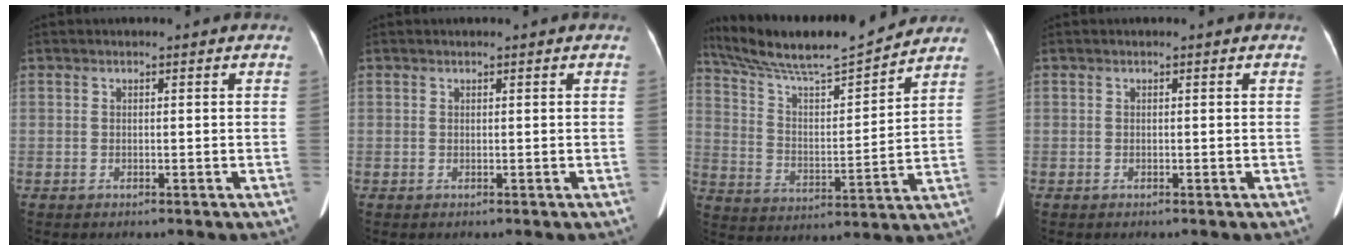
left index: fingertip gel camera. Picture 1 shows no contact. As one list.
[{"total": 0.0}, {"total": 17.5, "force": [15.9, 0.9, 7.1], "torque": [-0.134, 0.010, 0.266]}, {"total": 0.0}]